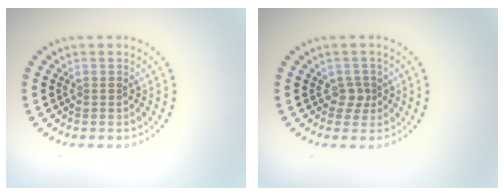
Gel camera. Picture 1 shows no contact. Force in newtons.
{"total": 1.3, "press": 1.1, "slide": 0.8}